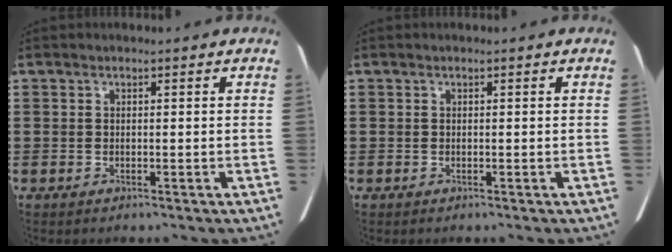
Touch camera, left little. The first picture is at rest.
{"total": 0.0}